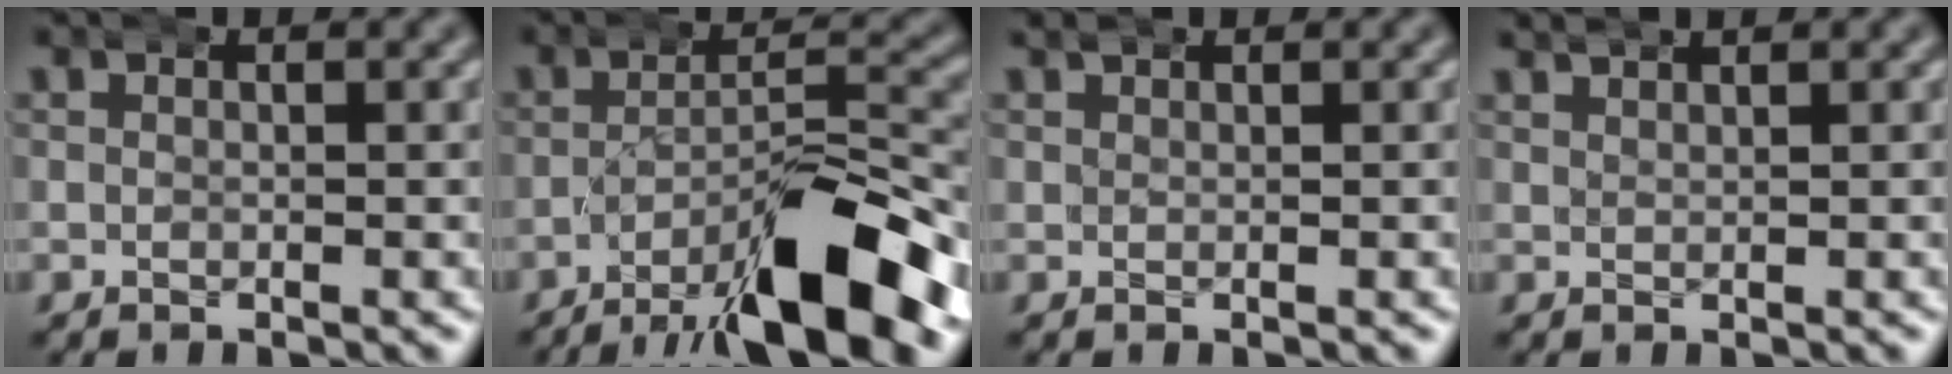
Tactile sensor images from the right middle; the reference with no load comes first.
{"total": 9.5, "force": [-5.4, 2.0, 7.5], "torque": [-0.109, -0.002, -0.084]}
{"total": 0.8, "force": [0.8, 0.0, 0.2], "torque": [-0.007, 0.002, 0.015]}
{"total": 1.6, "force": [1.6, 0.0, 0.2], "torque": [-0.007, 0.003, 0.030]}